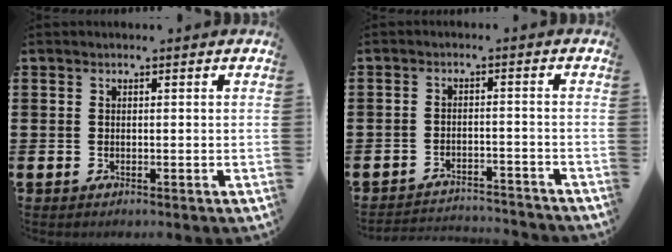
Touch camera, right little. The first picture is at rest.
{"total": 2.7, "force": [-2.7, 0.0, -0.1], "torque": [-0.004, 0.003, -0.058]}